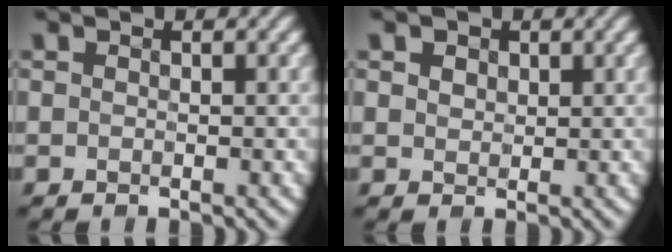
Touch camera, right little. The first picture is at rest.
{"total": 1.9, "force": [0.9, 1.5, 0.8], "torque": [-0.031, 0.006, 0.021]}